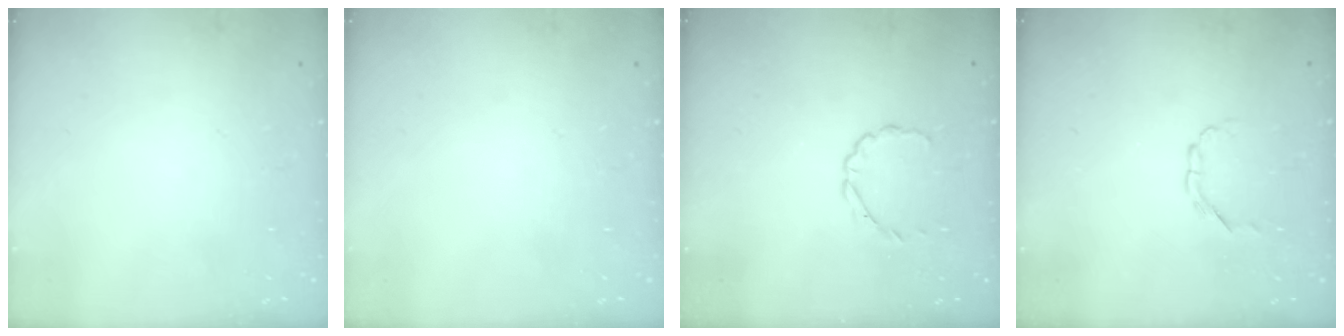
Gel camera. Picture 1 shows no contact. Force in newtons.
{"total": 0.0}
{"total": 2.3, "press": 2.1, "slide": 0.8}
{"total": 2.6, "press": 2.5, "slide": 0.9}